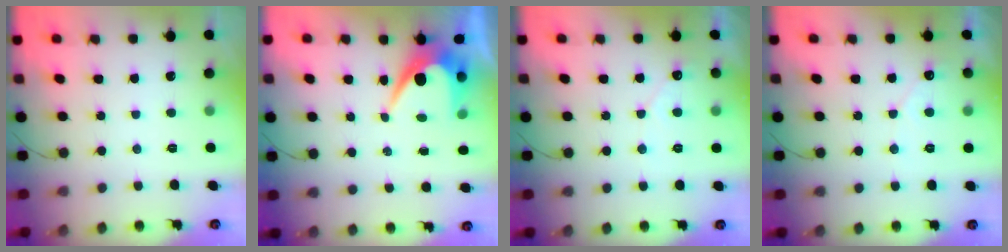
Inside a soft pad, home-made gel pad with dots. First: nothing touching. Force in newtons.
{"total": 6.1, "press": 6.1, "slide": 0.5}
{"total": 3.0, "press": 3.0, "slide": 0.1}
{"total": 3.0, "press": 3.0, "slide": 0.1}